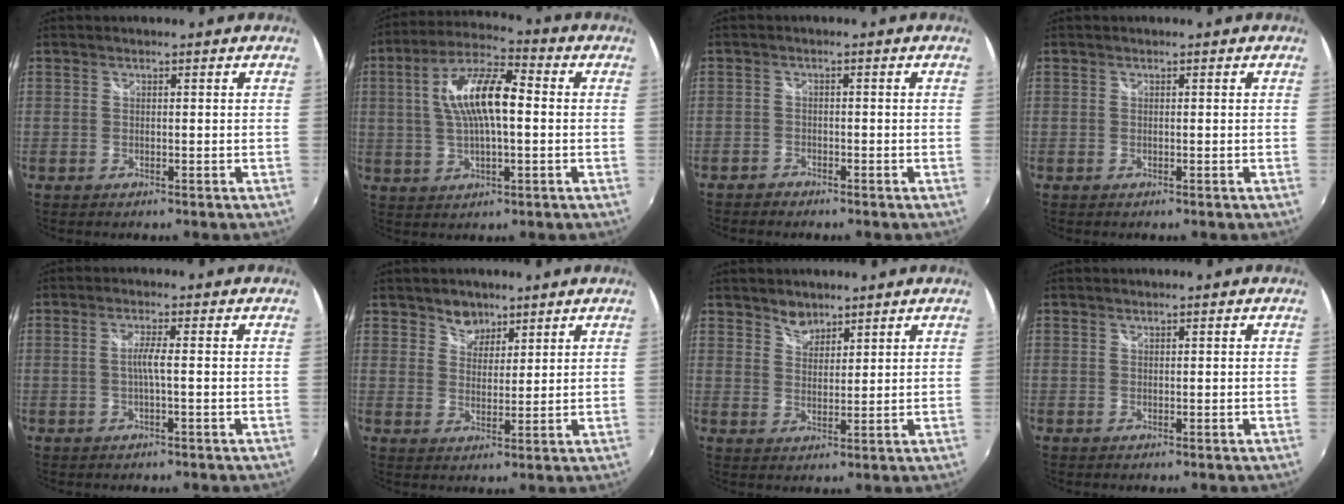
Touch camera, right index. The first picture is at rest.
{"total": 12.5, "force": [1.0, 4.3, 11.7], "torque": [-0.219, 0.018, 0.015]}
{"total": 2.1, "force": [-1.9, 1.0, 0.0], "torque": [-0.012, 0.000, -0.038]}
{"total": 0.0}
{"total": 2.2, "force": [-0.5, -0.4, 2.1], "torque": [-0.039, 0.001, -0.011]}
{"total": 4.2, "force": [3.1, 2.8, 0.6], "torque": [0.000, 0.005, 0.052]}
{"total": 3.5, "force": [3.0, 1.8, 0.7], "torque": [-0.004, 0.004, 0.053]}
{"total": 0.0}